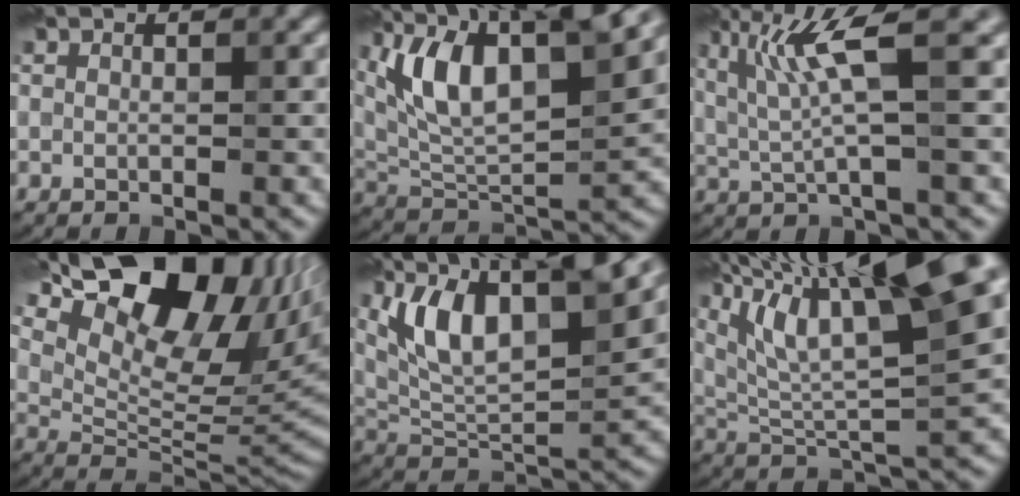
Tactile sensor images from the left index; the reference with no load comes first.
{"total": 11.8, "force": [5.0, 4.5, 9.7], "torque": [-0.167, 0.016, 0.093]}
{"total": 4.8, "force": [0.8, 0.2, 4.7], "torque": [-0.108, 0.004, 0.028]}
{"total": 14.3, "force": [7.6, 6.9, 10.0], "torque": [-0.171, 0.028, 0.145]}
{"total": 12.9, "force": [6.4, 4.8, 10.2], "torque": [-0.182, 0.022, 0.117]}
{"total": 16.6, "force": [8.7, 4.5, 13.4], "torque": [-0.246, 0.036, 0.160]}